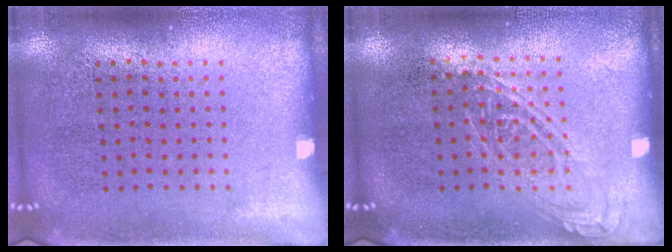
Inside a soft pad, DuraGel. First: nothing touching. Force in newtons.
{"total": 1.2, "press": 1.1, "slide": 0.4}